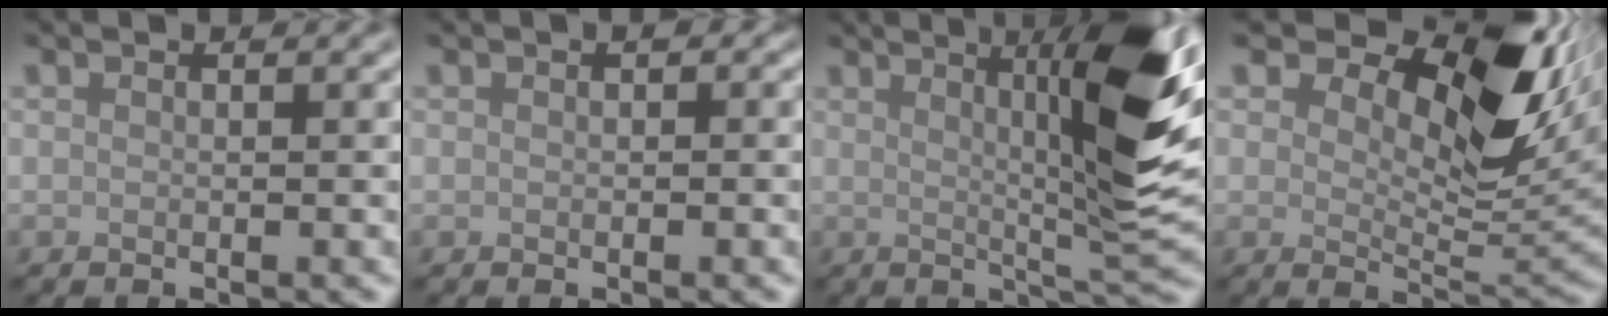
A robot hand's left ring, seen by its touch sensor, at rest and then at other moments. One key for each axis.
{"total": 0.6, "fx": 0.1, "fy": 0.5, "fz": 0.4, "tx": -0.002, "ty": -0.001, "tz": 0.001}
{"total": 10.6, "fx": 3.2, "fy": 1.4, "fz": 10.0, "tx": -0.128, "ty": 0.005, "tz": 0.049}
{"total": 10.4, "fx": 5.1, "fy": 4.7, "fz": 7.7, "tx": -0.117, "ty": -0.003, "tz": 0.081}